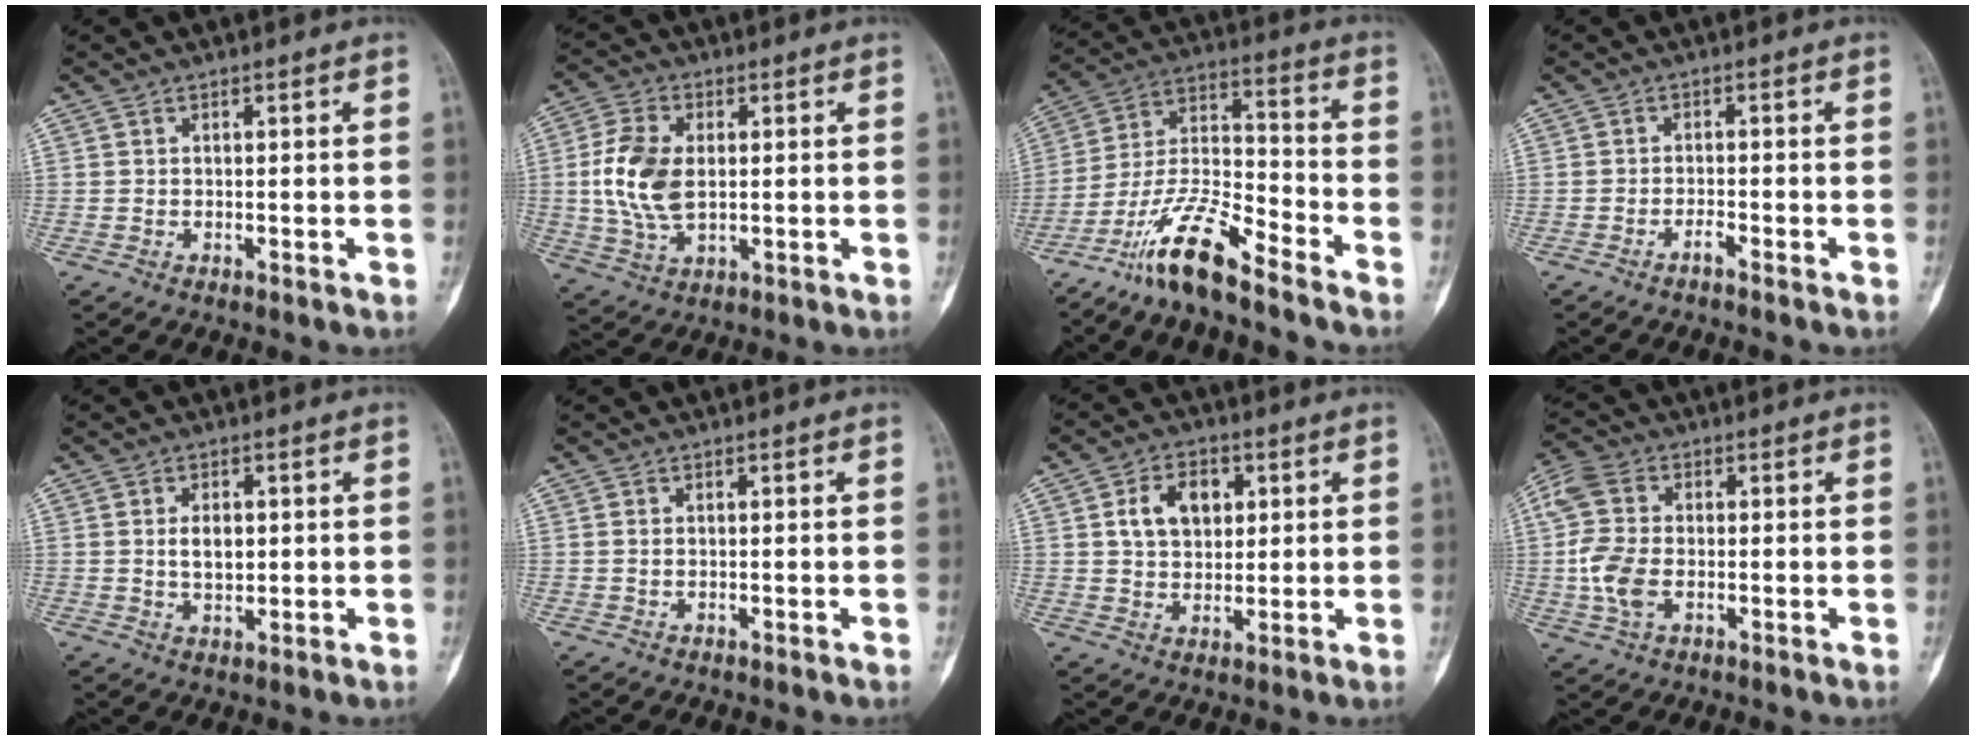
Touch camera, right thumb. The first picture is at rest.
{"total": 11.0, "force": [0.7, 6.5, 8.9], "torque": [-0.184, 0.000, 0.016]}
{"total": 13.5, "force": [-10.3, 2.6, 8.4], "torque": [-0.165, 0.076, -0.198]}
{"total": 1.5, "force": [-1.3, 0.0, 0.8], "torque": [-0.023, 0.009, -0.026]}
{"total": 4.3, "force": [0.6, 2.7, 3.4], "torque": [-0.045, -0.004, 0.011]}
{"total": 0.7, "force": [0.1, 0.4, 0.5], "torque": [-0.010, 0.000, 0.002]}
{"total": 8.5, "force": [2.4, 6.0, 5.5], "torque": [-0.066, -0.003, 0.040]}
{"total": 9.4, "force": [-0.7, 6.0, 7.1], "torque": [-0.165, 0.007, -0.021]}